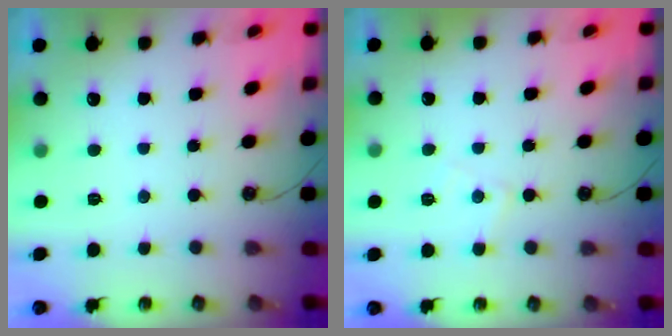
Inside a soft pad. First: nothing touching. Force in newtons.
{"total": 5.7, "press": 5.6, "slide": 0.7}